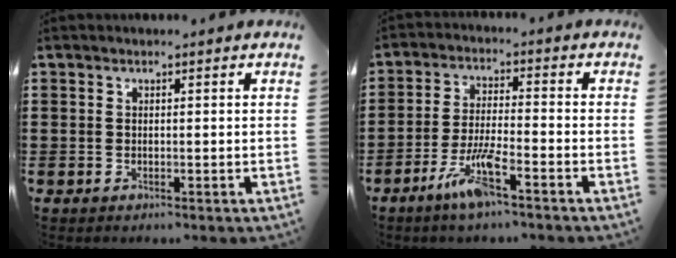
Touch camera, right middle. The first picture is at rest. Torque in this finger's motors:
{"motor_torque": [1.80, -0.34, 0.61, 0.16]}